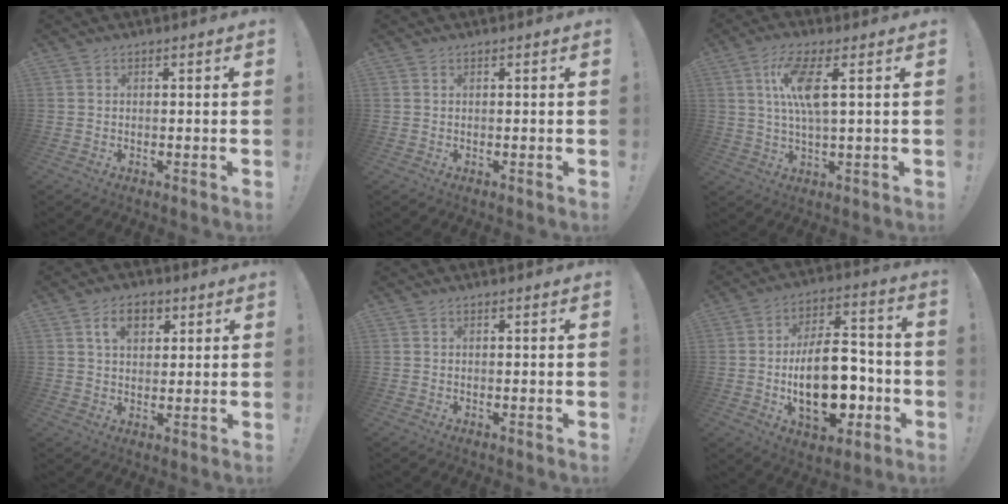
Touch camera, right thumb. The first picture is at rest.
{"total": 0.0}
{"total": 10.4, "force": [3.1, 2.4, 9.6], "torque": [-0.186, 0.001, 0.050]}
{"total": 7.6, "force": [3.2, 5.0, 4.7], "torque": [-0.068, 0.003, 0.055]}
{"total": 0.0}
{"total": 21.6, "force": [-5.0, 11.8, 17.4], "torque": [-0.290, 0.027, -0.074]}